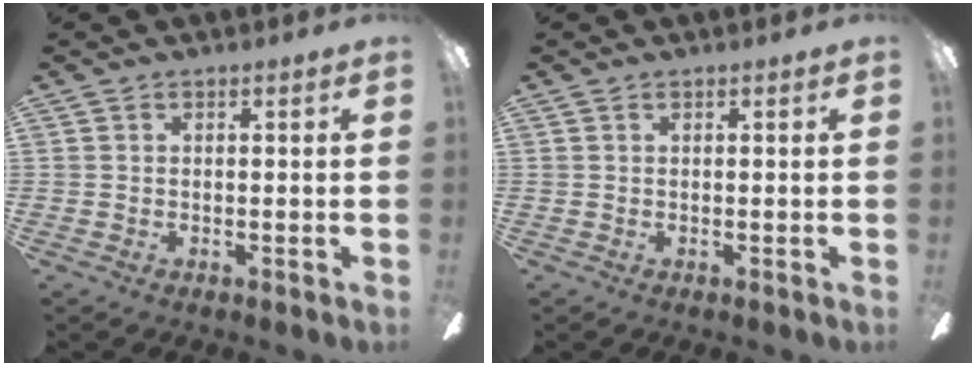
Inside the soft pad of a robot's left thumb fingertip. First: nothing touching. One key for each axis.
{"total": 0.0}